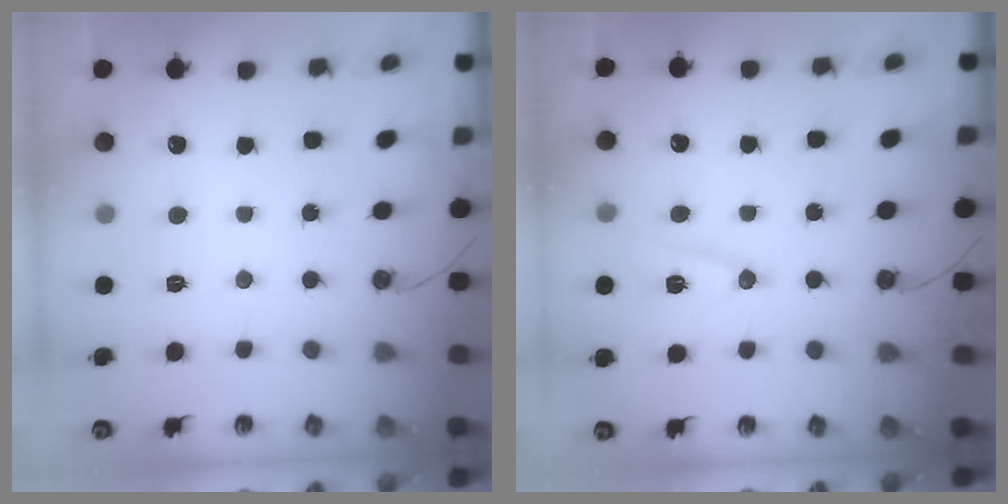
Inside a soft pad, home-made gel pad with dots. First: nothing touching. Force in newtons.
{"total": 11.1, "press": 10.5, "slide": 3.5}